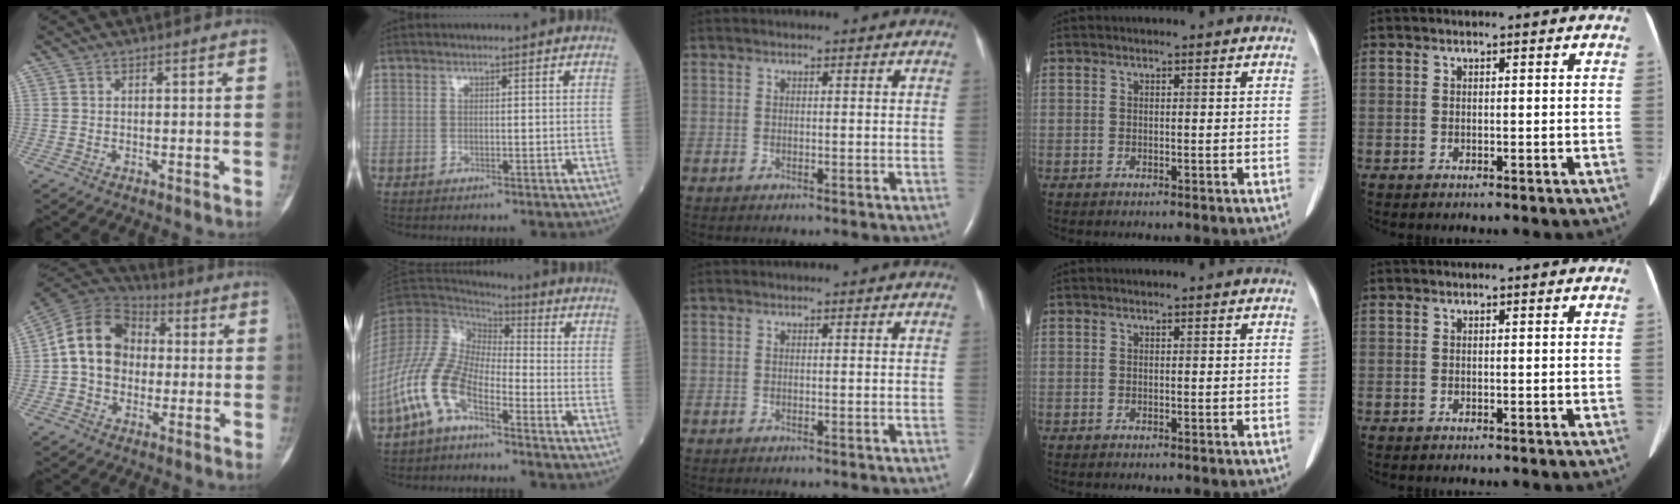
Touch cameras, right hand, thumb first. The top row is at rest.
{"thumb": {"total": 13.8, "force": [0.3, 11.1, 8.2], "torque": [-0.124, 0.031, -0.006]}, "index": {"total": 10.8, "force": [-5.6, 4.7, 7.9], "torque": [-0.189, 0.008, -0.119]}}